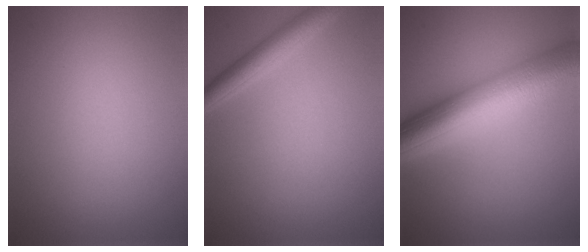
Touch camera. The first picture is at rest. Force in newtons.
{"total": 2.8, "press": 2.8, "slide": 0.1}
{"total": 10.7, "press": 10.7, "slide": 0.1}